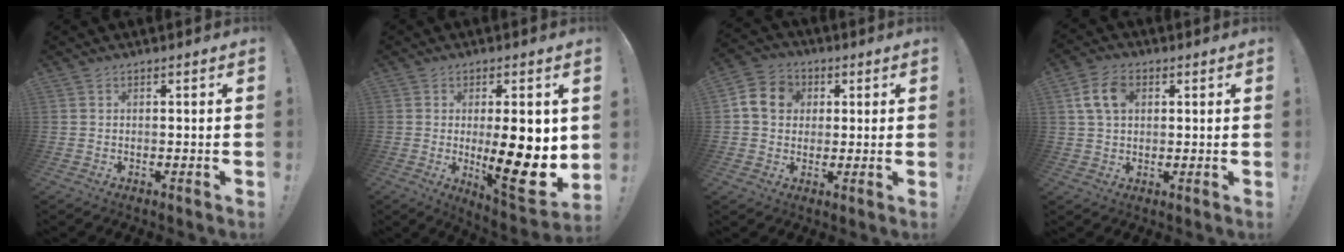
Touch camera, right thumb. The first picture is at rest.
{"total": 17.7, "force": [0.2, 4.6, 17.0], "torque": [-0.234, -0.029, 0.012]}
{"total": 9.9, "force": [2.0, 8.6, 4.5], "torque": [-0.066, 0.013, 0.043]}
{"total": 8.8, "force": [2.5, 6.0, 5.9], "torque": [-0.107, 0.010, 0.050]}